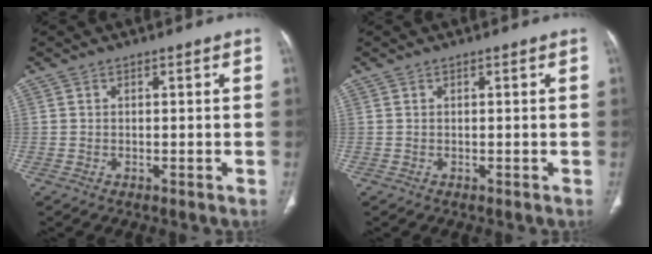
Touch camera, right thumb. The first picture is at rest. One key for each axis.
{"total": 0.0}